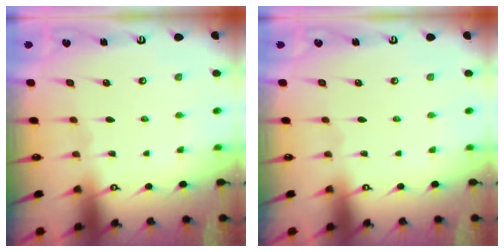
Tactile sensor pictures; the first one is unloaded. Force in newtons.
{"total": 0.0}